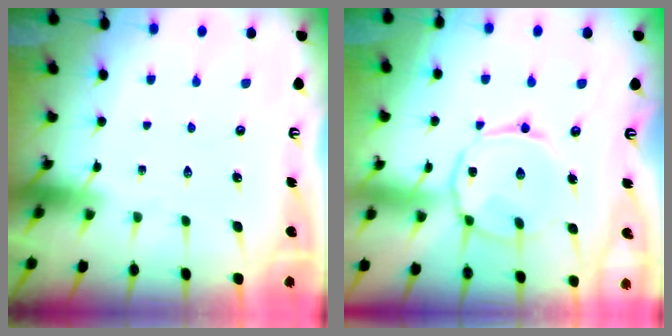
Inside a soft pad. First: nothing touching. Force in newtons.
{"total": 8.8, "press": 8.8, "slide": 0.7}